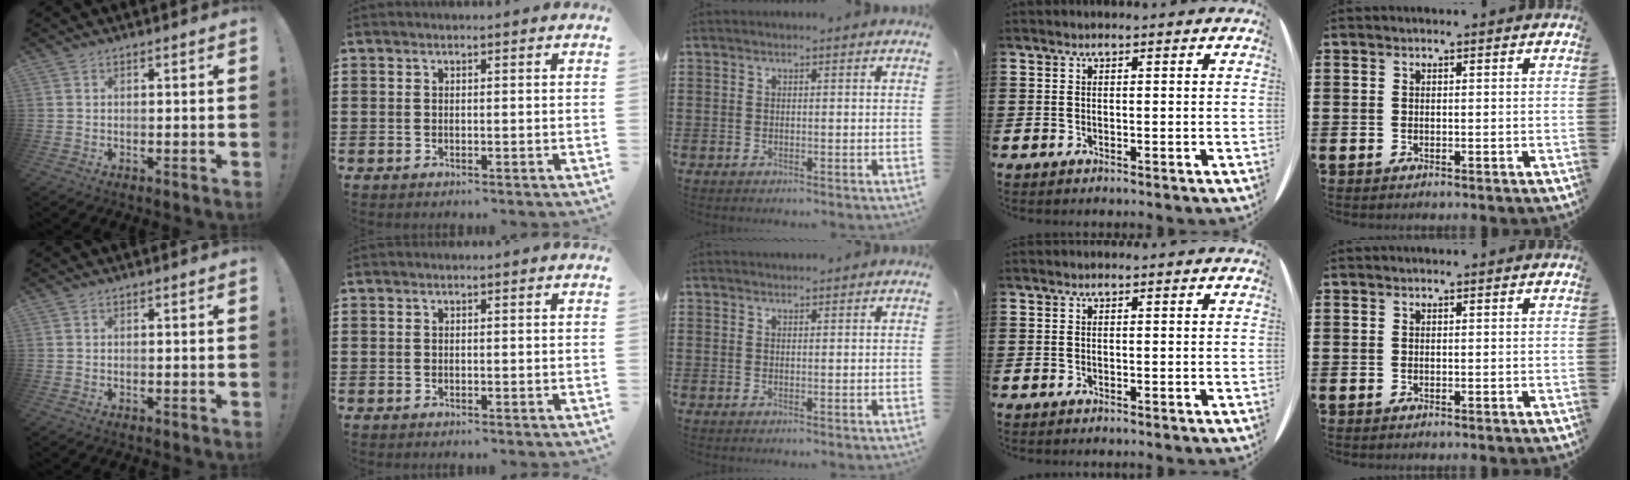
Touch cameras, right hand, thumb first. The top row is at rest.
{"middle": {"total": 0.8, "force": [0.8, 0.1, 0.0], "torque": [-0.001, 0.000, 0.016]}}